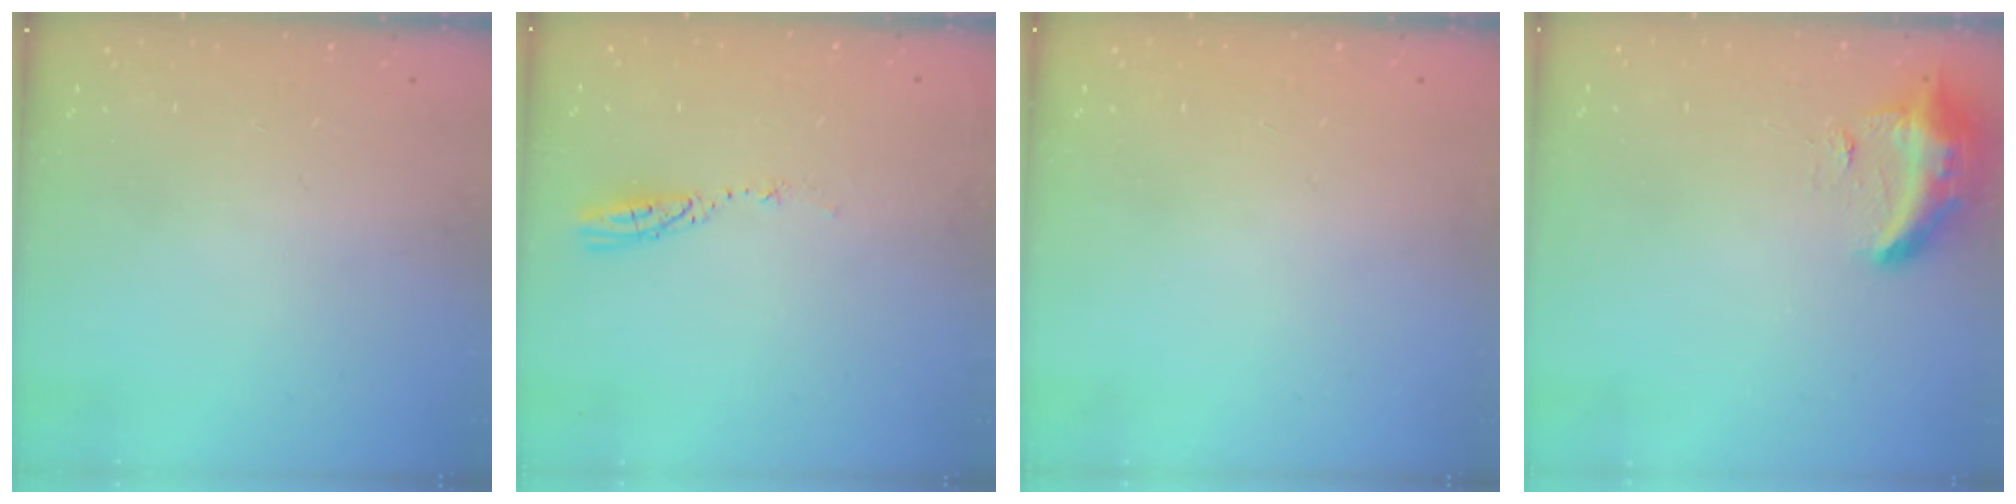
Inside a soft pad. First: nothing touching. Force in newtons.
{"total": 3.6, "press": 3.6, "slide": 0.3}
{"total": 0.0}
{"total": 11.0, "press": 9.9, "slide": 4.8}